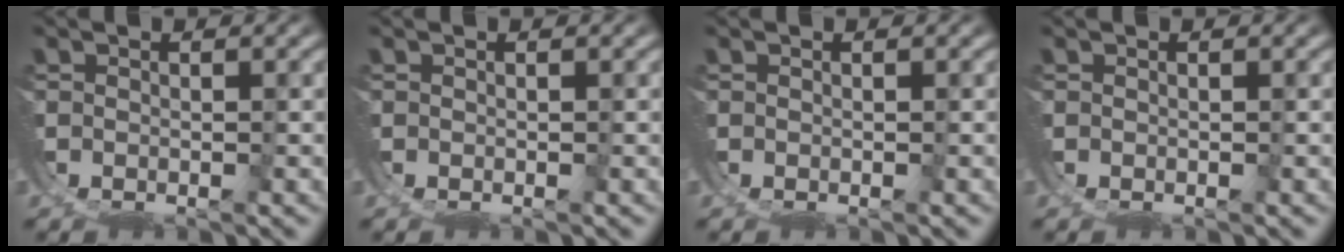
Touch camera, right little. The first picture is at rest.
{"total": 0.0}
{"total": 0.0}
{"total": 0.0}